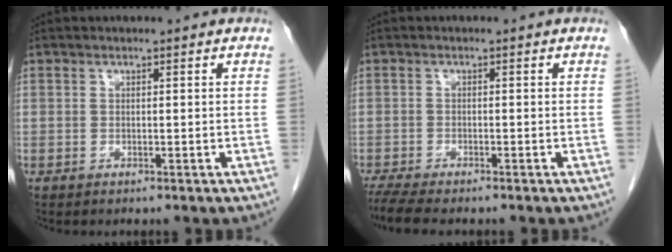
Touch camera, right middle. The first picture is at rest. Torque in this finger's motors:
{"motor_torque": [0.48, -0.42, 0.04, 0.03]}